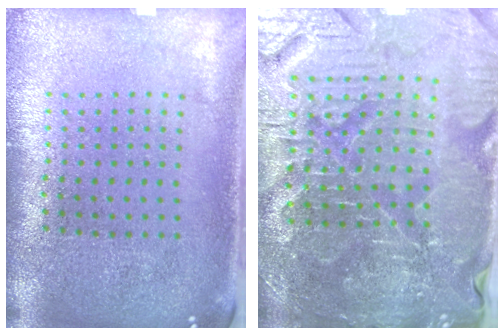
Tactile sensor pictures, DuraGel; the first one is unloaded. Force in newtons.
{"total": 4.8, "press": 4.6, "slide": 1.2}